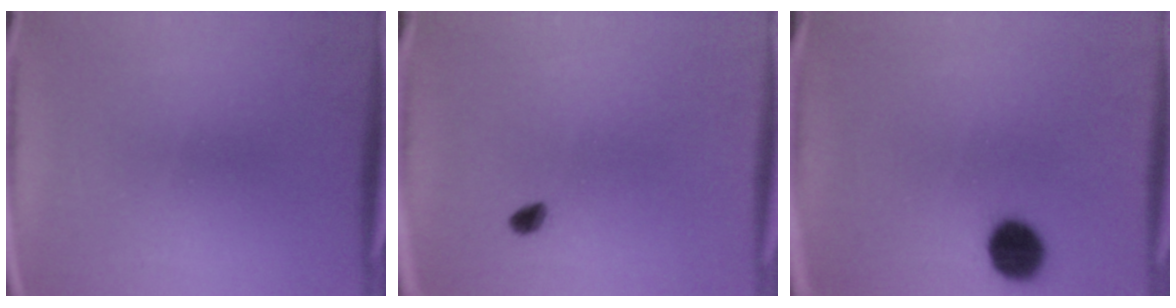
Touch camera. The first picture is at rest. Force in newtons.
{"total": 1.7}
{"total": 8.7}